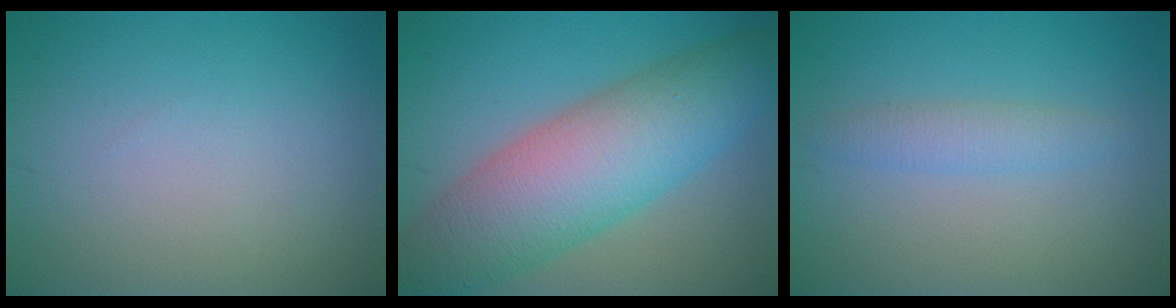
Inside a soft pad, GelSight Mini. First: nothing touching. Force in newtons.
{"total": 10.2, "press": 10.2, "slide": 0.3}
{"total": 1.9, "press": 1.9, "slide": 0.0}